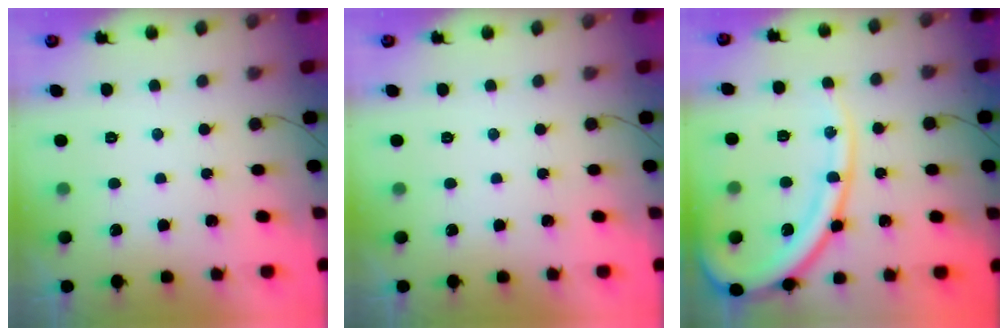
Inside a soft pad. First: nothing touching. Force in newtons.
{"total": 0.0}
{"total": 18.5, "press": 18.3, "slide": 2.4}